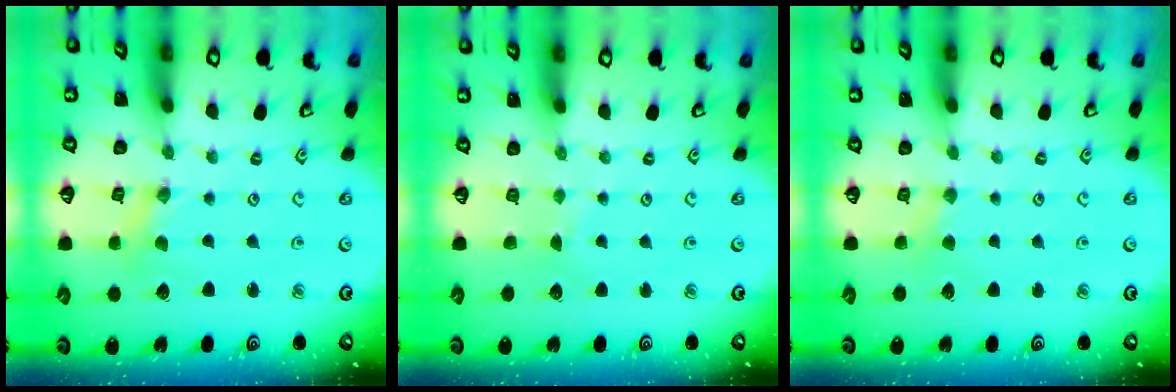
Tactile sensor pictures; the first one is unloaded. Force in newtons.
{"total": 1.7, "press": 1.7, "slide": 0.2}
{"total": 1.2, "press": 1.1, "slide": 0.3}